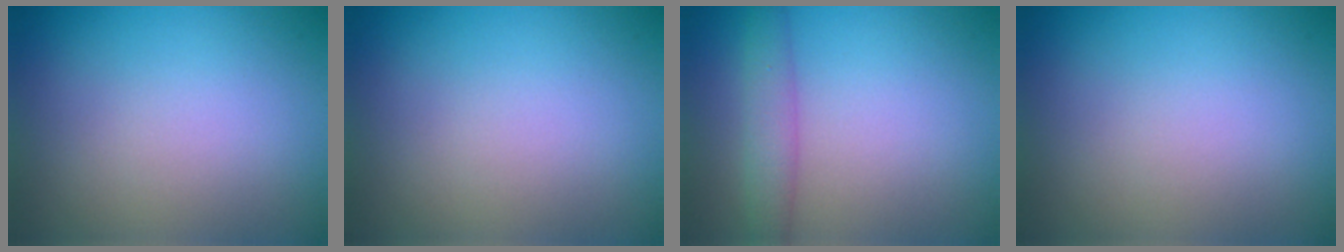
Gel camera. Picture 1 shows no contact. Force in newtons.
{"total": 0.0}
{"total": 2.8, "press": 2.8, "slide": 0.1}
{"total": 0.0}